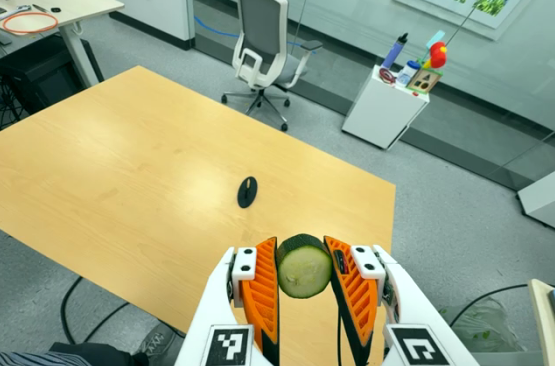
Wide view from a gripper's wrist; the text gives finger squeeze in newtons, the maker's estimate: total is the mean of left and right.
{"total": 10.8, "left": 10.3, "right": 11.3}